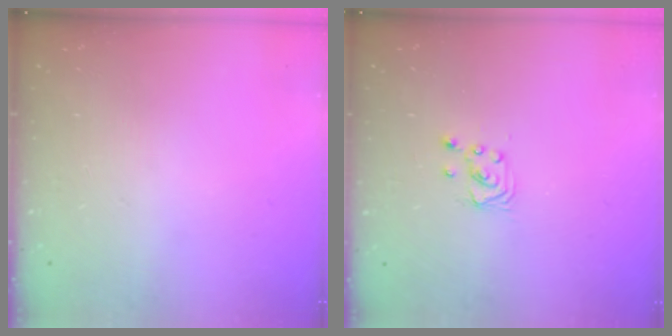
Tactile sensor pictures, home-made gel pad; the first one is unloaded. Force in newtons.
{"total": 2.5, "press": 2.5, "slide": 0.2}